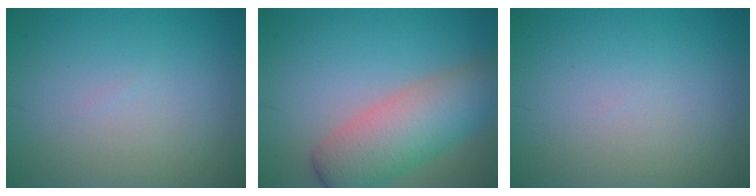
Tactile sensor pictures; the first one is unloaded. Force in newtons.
{"total": 6.9, "press": 6.9, "slide": 0.3}
{"total": 0.0}